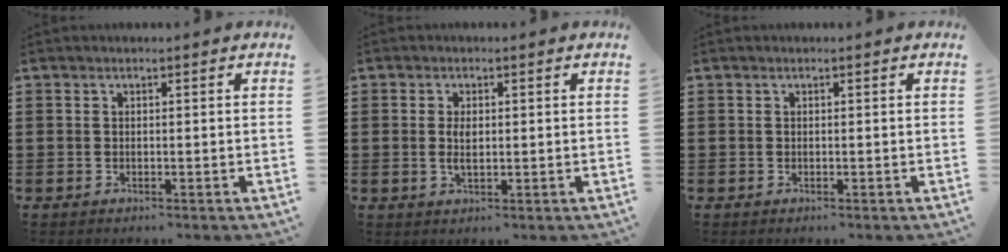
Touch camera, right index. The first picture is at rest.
{"total": 2.6, "force": [0.2, 0.9, 2.5], "torque": [-0.057, -0.005, 0.001]}
{"total": 0.0}